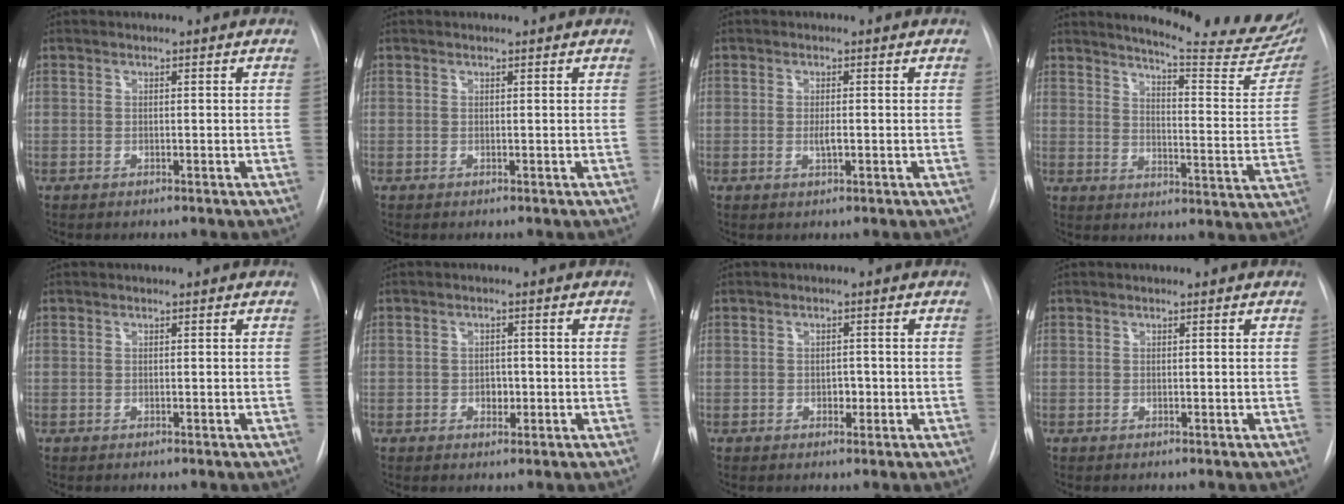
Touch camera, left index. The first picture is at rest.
{"total": 0.5, "force": [0.5, -0.1, 0.1], "torque": [-0.004, 0.001, 0.006]}
{"total": 1.5, "force": [-0.5, 0.3, 1.4], "torque": [-0.027, -0.006, -0.007]}
{"total": 24.3, "force": [21.0, 1.5, 12.1], "torque": [-0.172, -0.088, 0.256]}
{"total": 0.0}
{"total": 1.9, "force": [-0.7, 1.4, 1.2], "torque": [-0.015, -0.001, -0.008]}
{"total": 1.5, "force": [-0.7, 1.0, 0.9], "torque": [-0.011, -0.001, -0.009]}
{"total": 0.0}